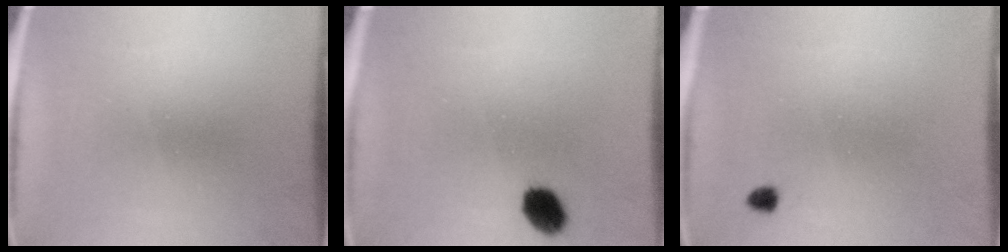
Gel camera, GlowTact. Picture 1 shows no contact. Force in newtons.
{"total": 5.3}
{"total": 1.2}